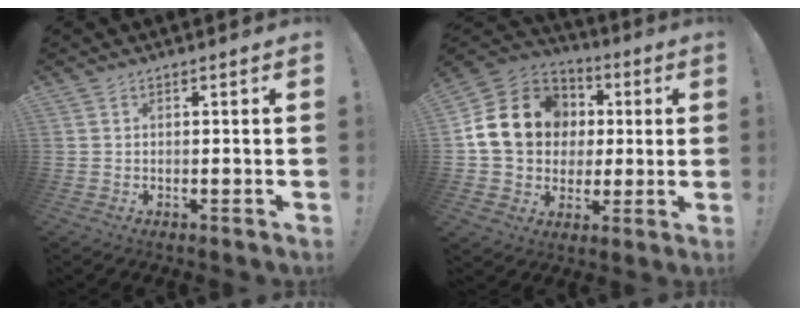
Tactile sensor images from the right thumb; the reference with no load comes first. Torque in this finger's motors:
{"motor_torque": [2.02, 2.49, 1.00, -0.91, 0.08]}